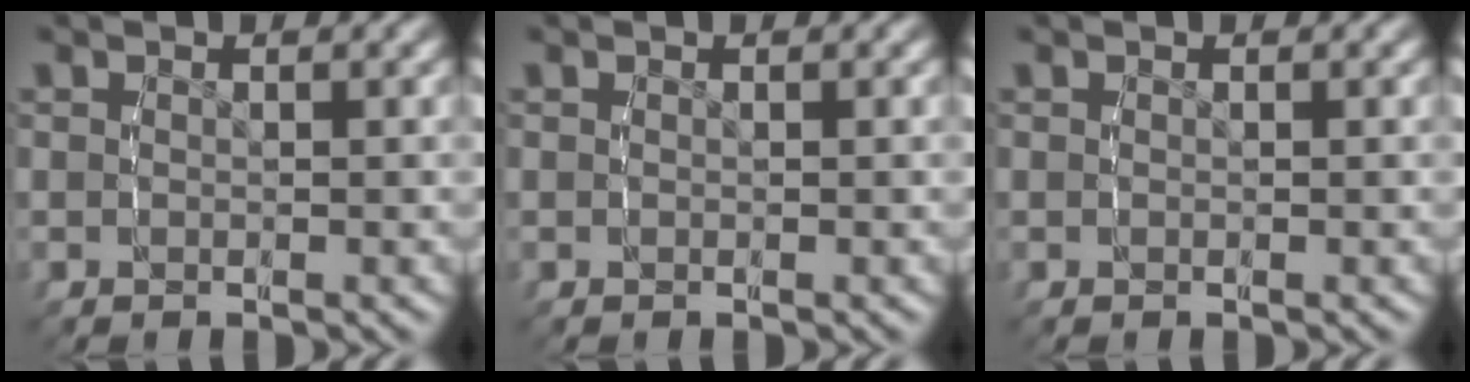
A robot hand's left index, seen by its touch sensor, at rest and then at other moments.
{"total": 0.0}
{"total": 0.0}